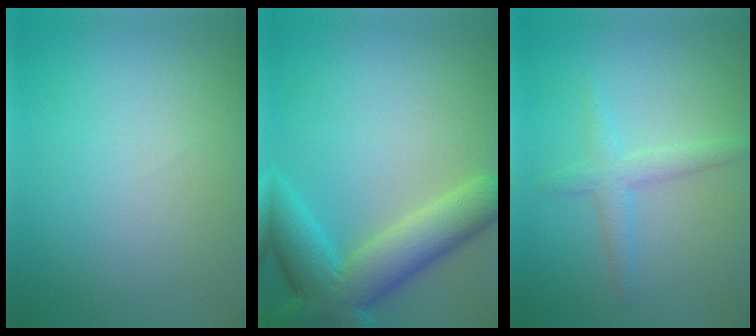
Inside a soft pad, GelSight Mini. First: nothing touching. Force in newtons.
{"total": 8.0, "press": 8.0, "slide": 0.5}
{"total": 2.2, "press": 2.2, "slide": 0.1}